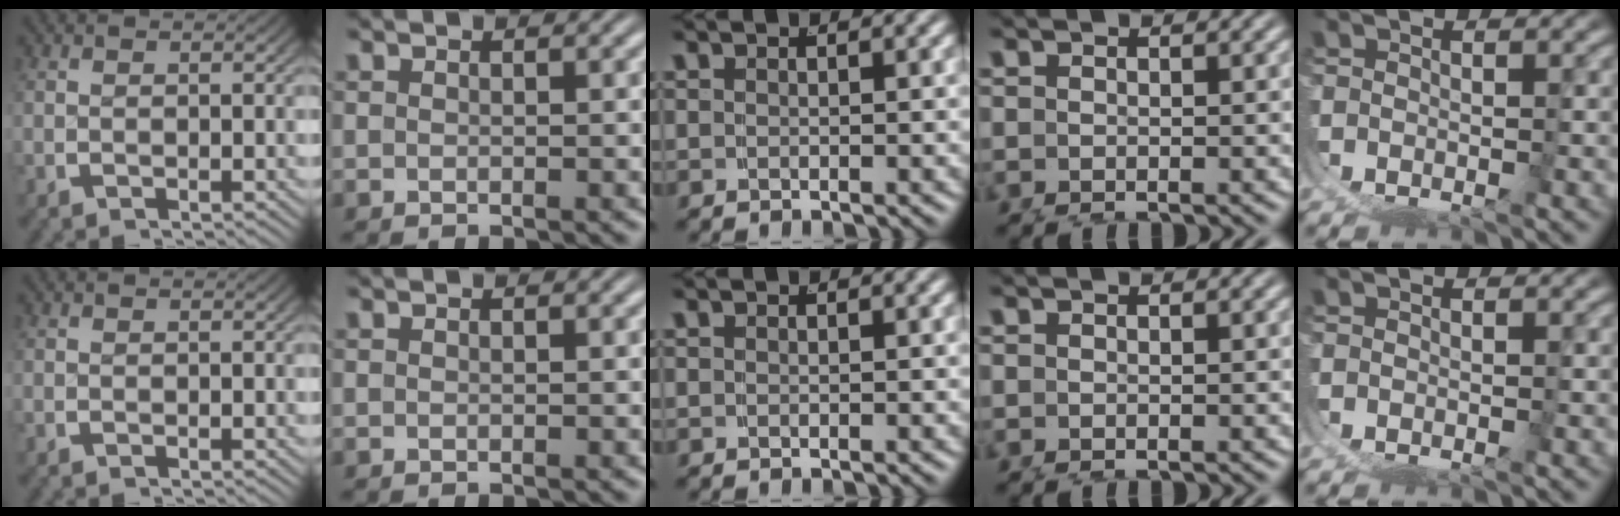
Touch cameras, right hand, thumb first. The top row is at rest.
{}